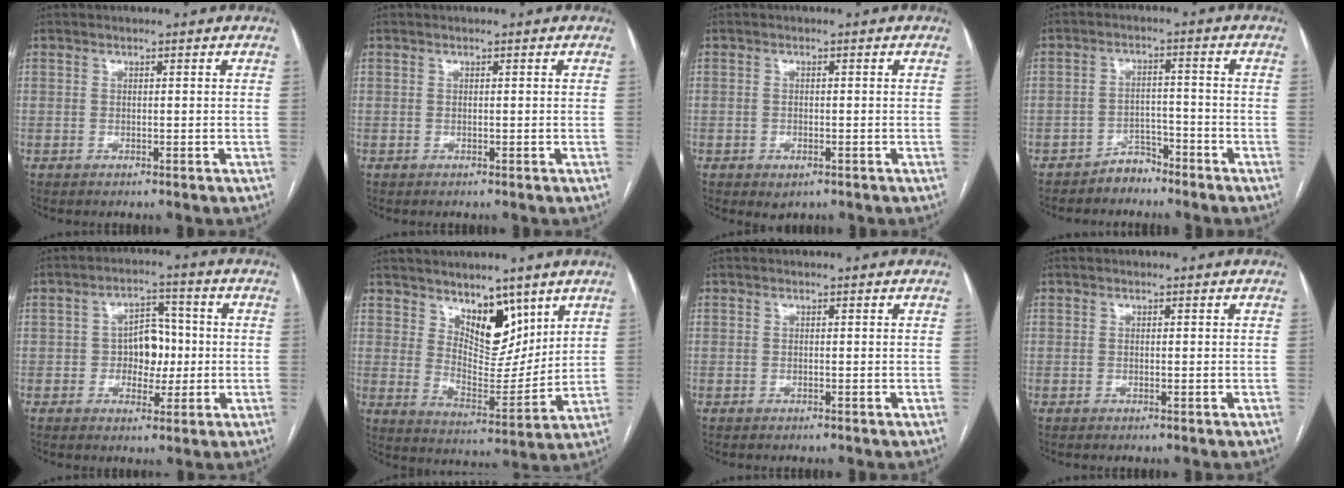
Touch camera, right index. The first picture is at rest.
{"total": 0.0}
{"total": 1.9, "force": [-1.0, 1.1, 1.2], "torque": [-0.016, 0.000, -0.005]}
{"total": 3.6, "force": [-3.1, 1.8, 0.3], "torque": [-0.002, 0.008, -0.051]}
{"total": 6.4, "force": [-0.3, 4.1, 4.9], "torque": [-0.072, 0.019, -0.003]}
{"total": 9.2, "force": [6.0, 4.3, 5.5], "torque": [-0.086, -0.009, 0.111]}
{"total": 0.0}
{"total": 0.0}